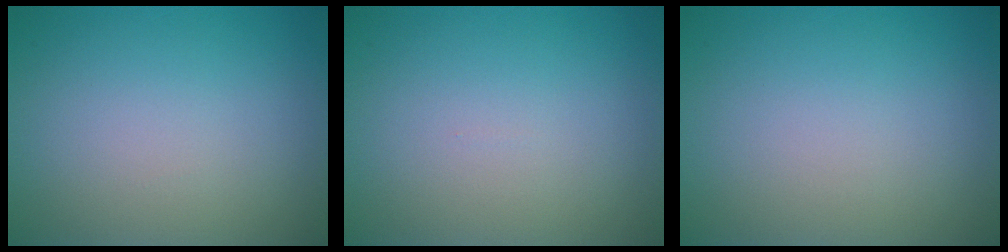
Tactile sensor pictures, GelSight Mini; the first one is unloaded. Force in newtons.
{"total": 0.0}
{"total": 0.0}